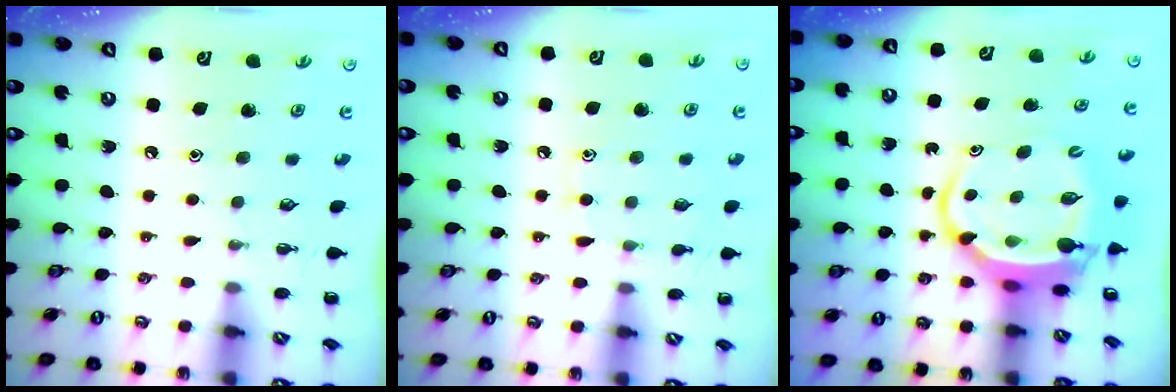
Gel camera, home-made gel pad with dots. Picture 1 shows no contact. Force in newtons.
{"total": 6.2, "press": 5.9, "slide": 1.6}
{"total": 6.7, "press": 6.4, "slide": 1.8}